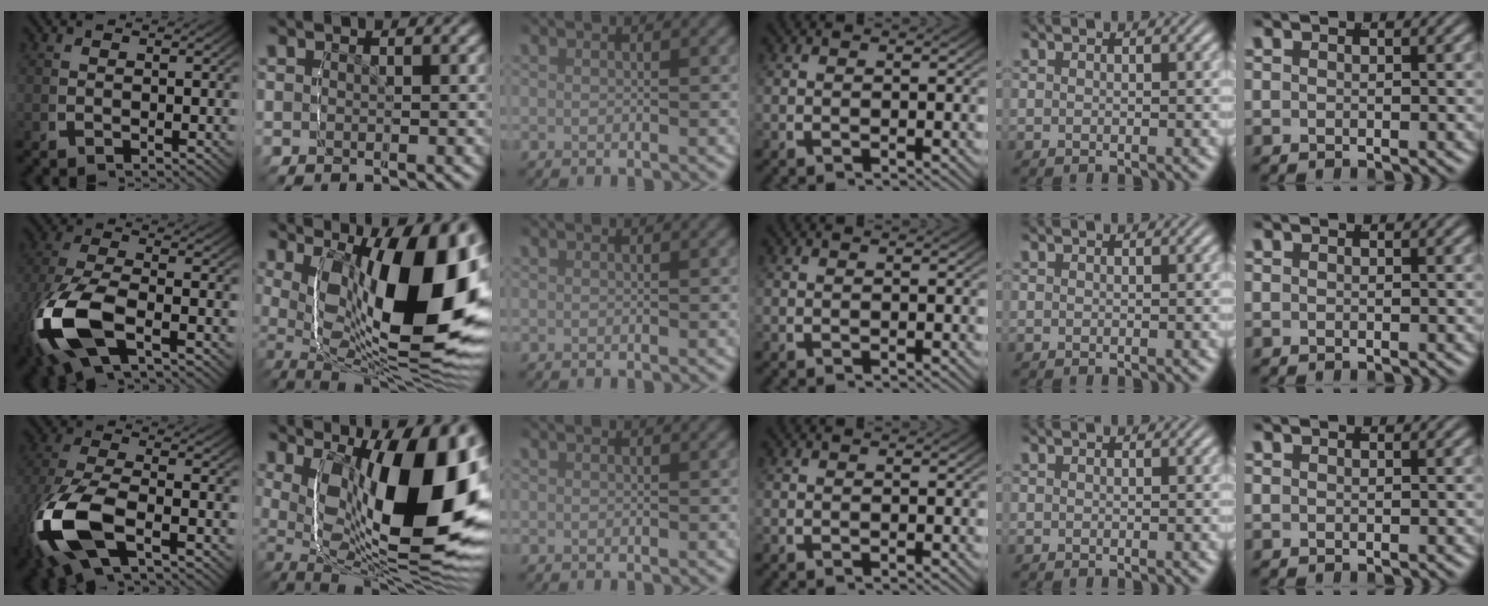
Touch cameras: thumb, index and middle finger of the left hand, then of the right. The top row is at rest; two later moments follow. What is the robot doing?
{"motion": "grasp_and_lifting", "object": "scissors"}